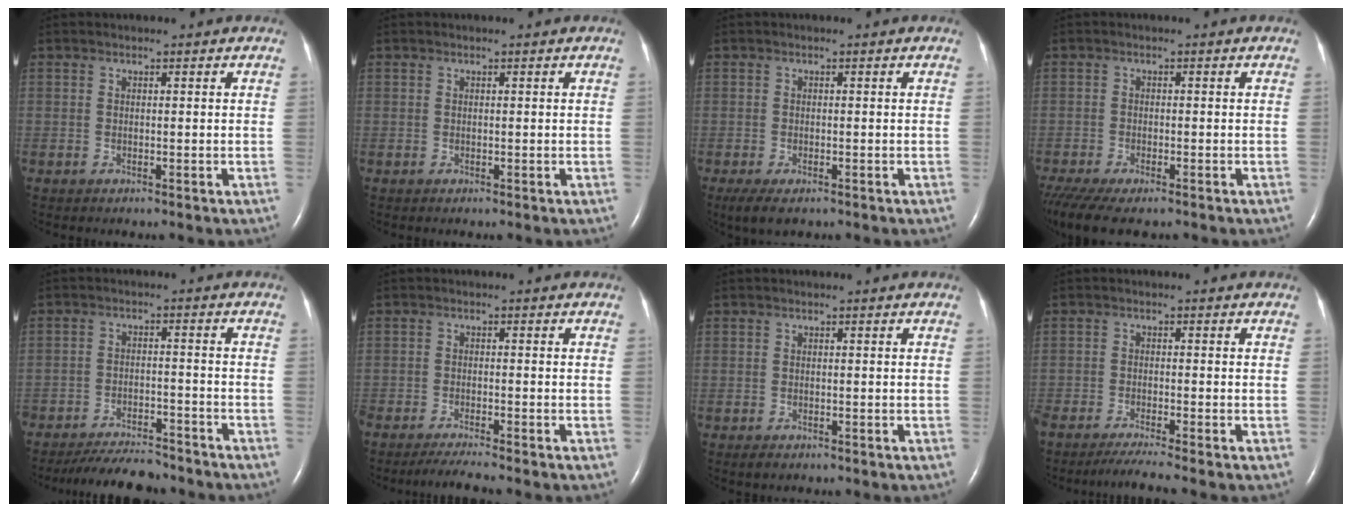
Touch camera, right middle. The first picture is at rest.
{"total": 0.0}
{"total": 3.6, "force": [-2.3, 1.3, 2.4], "torque": [-0.049, -0.010, -0.035]}
{"total": 9.6, "force": [-7.6, 2.5, 5.3], "torque": [-0.094, -0.015, -0.119]}
{"total": 9.7, "force": [-8.9, 2.1, 3.1], "torque": [-0.045, -0.008, -0.136]}
{"total": 4.4, "force": [-3.8, -0.5, 2.0], "torque": [-0.038, -0.015, -0.067]}
{"total": 1.2, "force": [-0.8, 0.6, 0.6], "torque": [-0.014, -0.001, -0.009]}
{"total": 4.9, "force": [-4.2, -0.9, 2.5], "torque": [-0.043, -0.017, -0.073]}